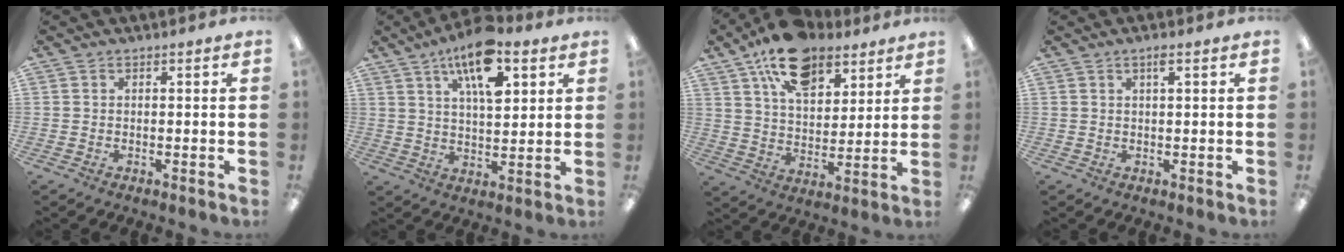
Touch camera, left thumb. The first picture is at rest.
{"total": 14.2, "force": [7.9, 5.8, 10.3], "torque": [-0.161, -0.030, 0.133]}
{"total": 16.6, "force": [10.8, 8.9, 9.0], "torque": [-0.145, -0.047, 0.194]}
{"total": 1.8, "force": [1.0, 0.2, 1.4], "torque": [-0.024, -0.001, 0.016]}